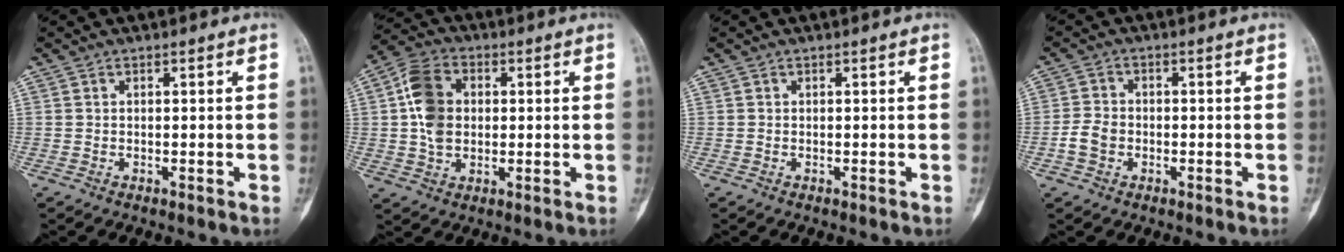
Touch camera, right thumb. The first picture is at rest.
{"total": 9.7, "force": [1.0, 7.1, 6.5], "torque": [-0.108, 0.013, 0.014]}
{"total": 0.0}
{"total": 4.1, "force": [-1.3, 3.2, 2.3], "torque": [-0.043, 0.012, -0.026]}